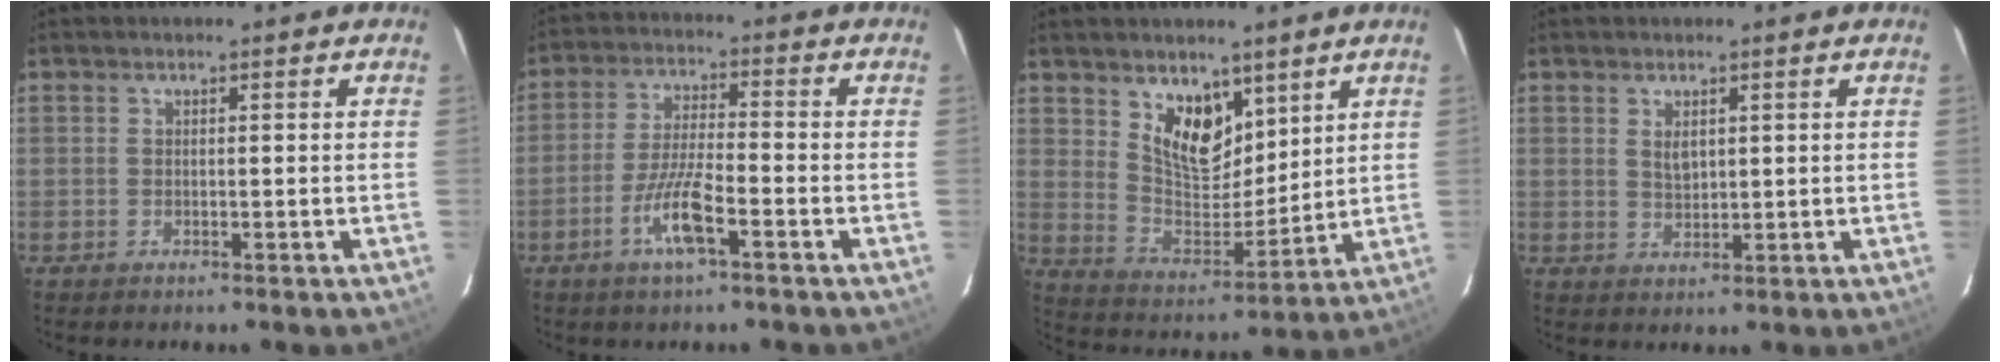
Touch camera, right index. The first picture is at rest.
{"total": 8.1, "force": [-4.2, 1.1, 6.9], "torque": [-0.141, -0.004, -0.083]}
{"total": 10.9, "force": [6.6, 6.1, 6.1], "torque": [-0.099, -0.012, 0.130]}
{"total": 2.6, "force": [1.0, 1.5, 1.8], "torque": [-0.030, 0.000, 0.020]}